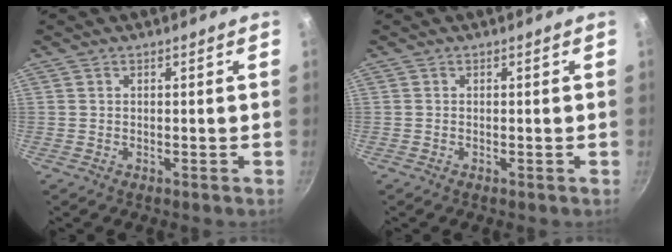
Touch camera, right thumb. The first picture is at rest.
{"total": 0.0}